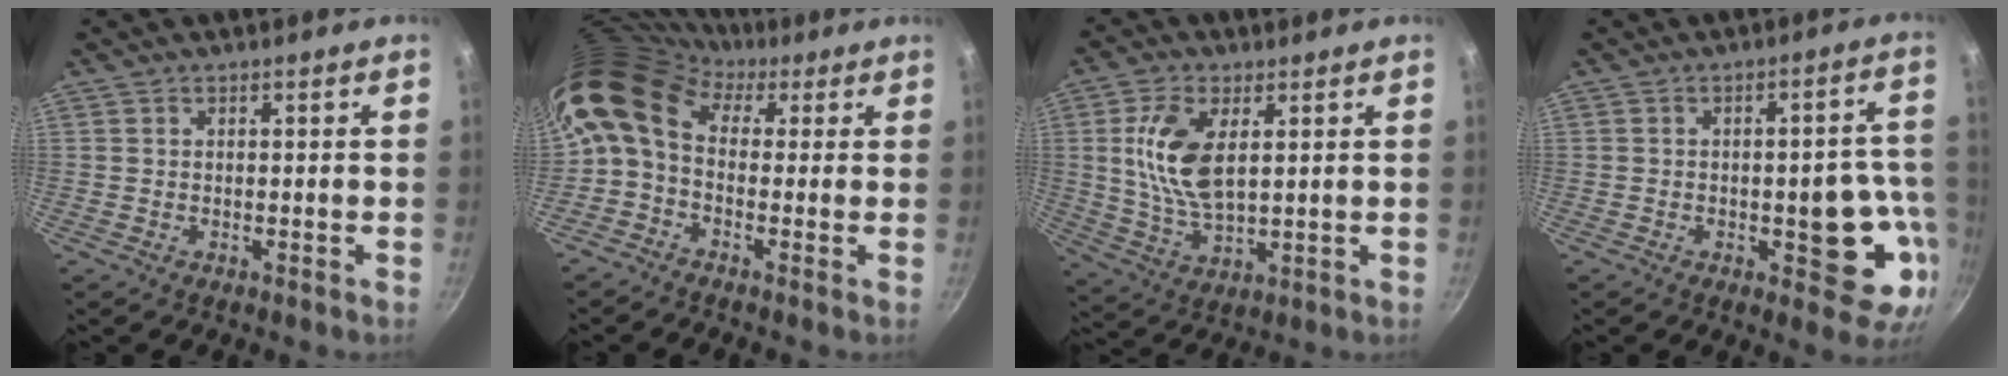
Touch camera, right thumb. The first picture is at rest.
{"total": 11.9, "force": [2.2, 8.7, 7.9], "torque": [-0.153, 0.030, 0.015]}
{"total": 11.8, "force": [2.7, 6.0, 9.7], "torque": [-0.189, -0.011, 0.059]}
{"total": 13.2, "force": [-3.6, 5.6, 11.4], "torque": [-0.085, 0.022, -0.046]}